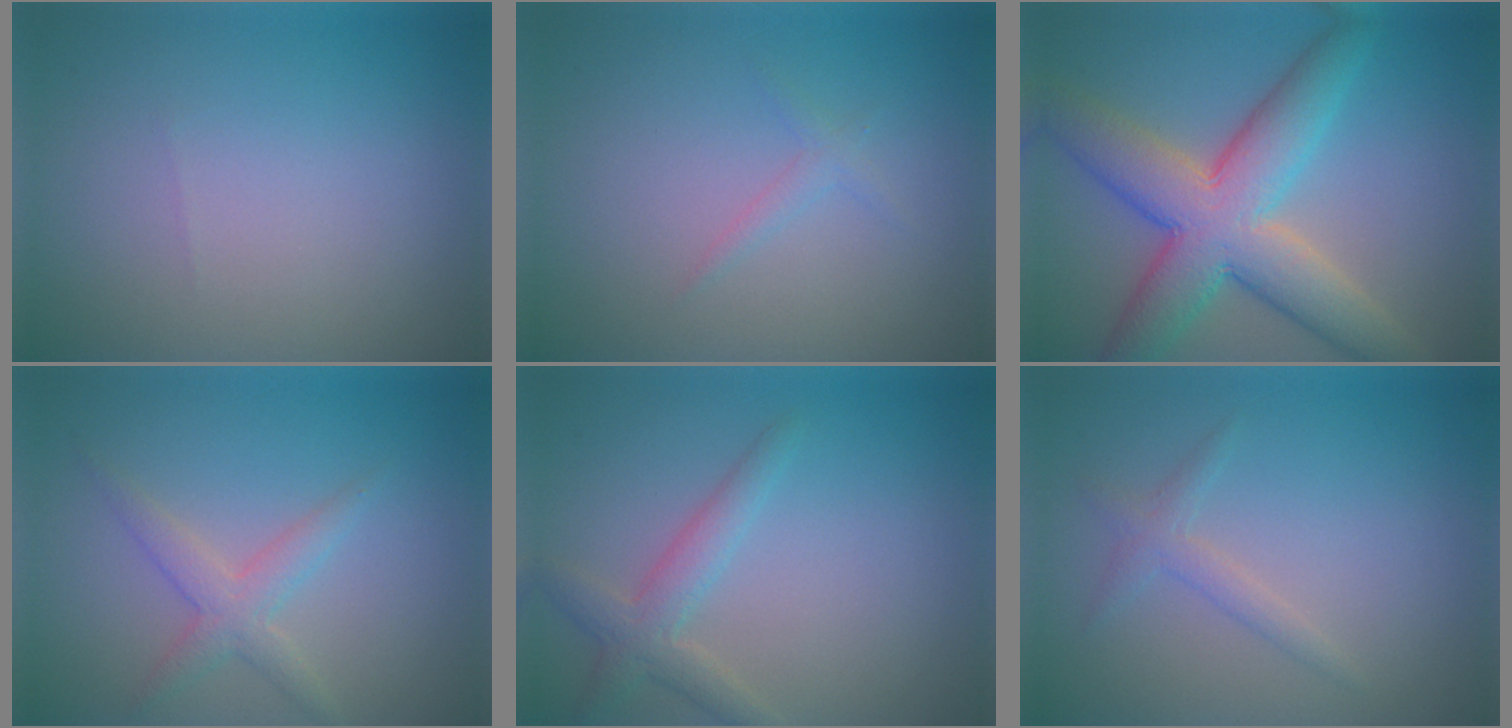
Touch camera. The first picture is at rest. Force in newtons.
{"total": 1.0, "press": 1.0, "slide": 0.0}
{"total": 9.2, "press": 9.2, "slide": 0.2}
{"total": 2.4, "press": 2.4, "slide": 0.1}
{"total": 2.8, "press": 2.8, "slide": 0.1}
{"total": 1.5, "press": 1.5, "slide": 0.1}